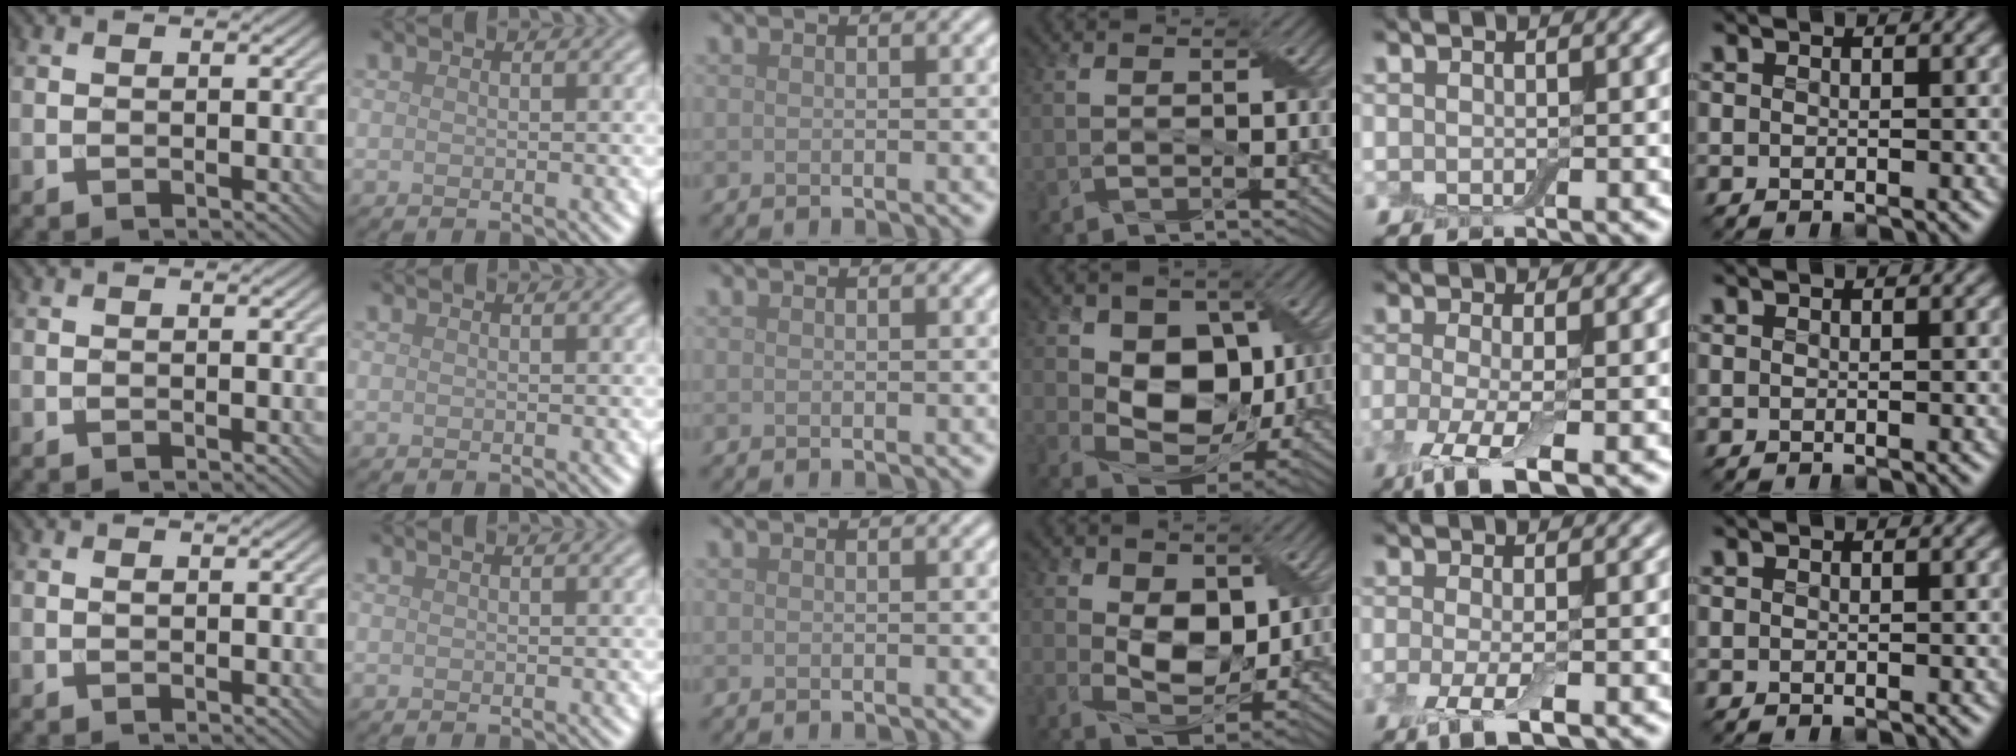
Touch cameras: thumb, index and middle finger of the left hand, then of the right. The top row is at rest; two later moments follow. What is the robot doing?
{"motion": "peel", "object": "small bumper sticker"}